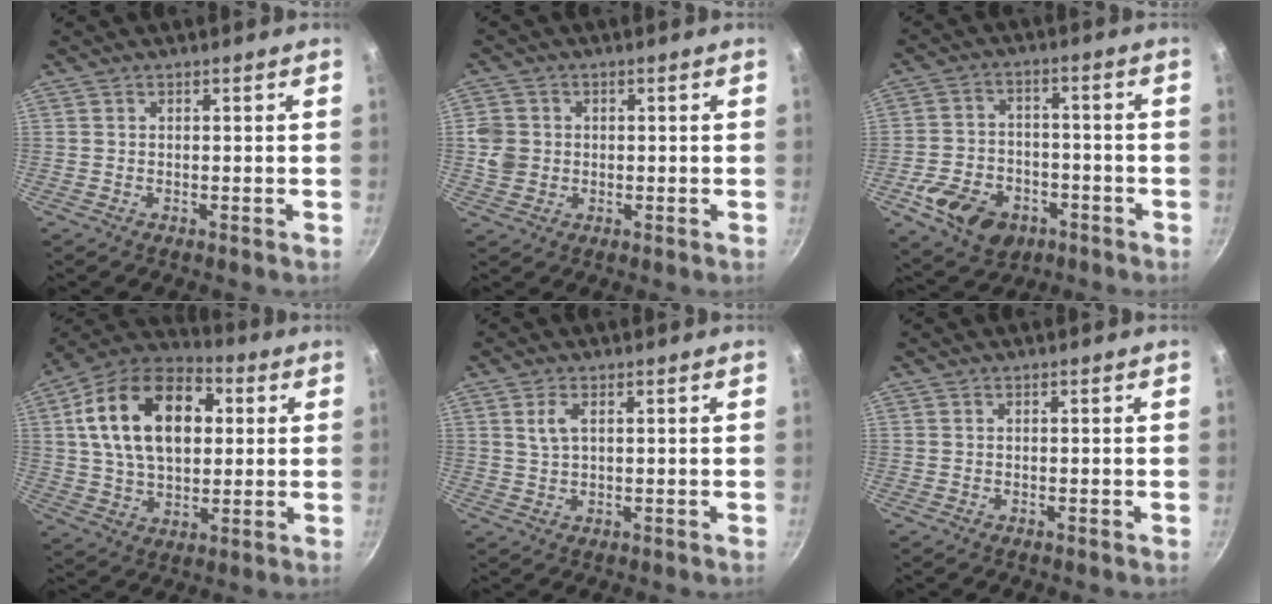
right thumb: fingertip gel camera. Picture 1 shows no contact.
{"total": 5.2, "force": [0.0, 4.7, 2.1], "torque": [-0.023, 0.003, -0.002]}
{"total": 12.8, "force": [-5.8, 9.1, 6.9], "torque": [-0.107, 0.037, -0.089]}
{"total": 21.7, "force": [4.7, 13.9, 16.0], "torque": [-0.248, 0.018, 0.067]}
{"total": 3.0, "force": [1.0, 1.3, 2.5], "torque": [-0.048, -0.002, 0.023]}
{"total": 0.0}